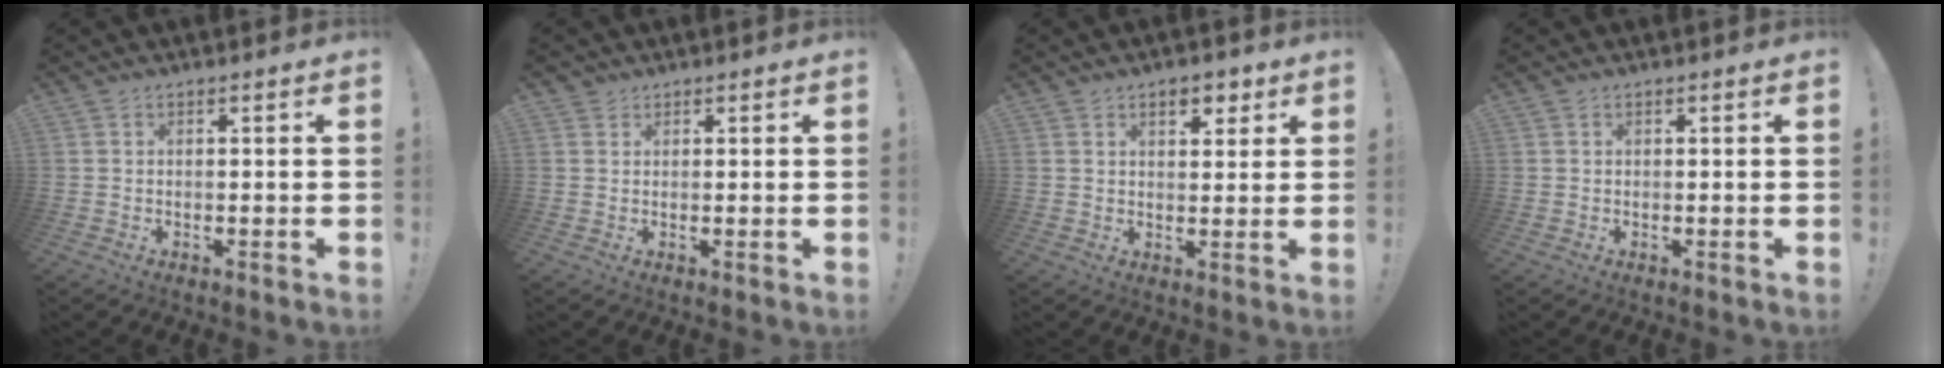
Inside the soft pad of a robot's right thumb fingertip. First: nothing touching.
{"total": 1.7, "force": [1.3, 1.1, -0.1], "torque": [0.001, -0.005, 0.026]}
{"total": 5.1, "force": [3.0, 3.0, 2.9], "torque": [-0.029, -0.009, 0.050]}
{"total": 0.0}